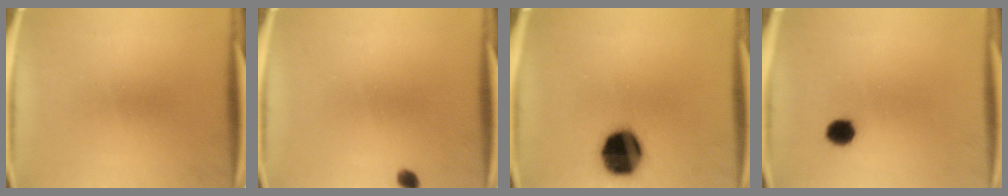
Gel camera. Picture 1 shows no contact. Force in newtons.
{"total": 1.4}
{"total": 15.3}
{"total": 3.9}